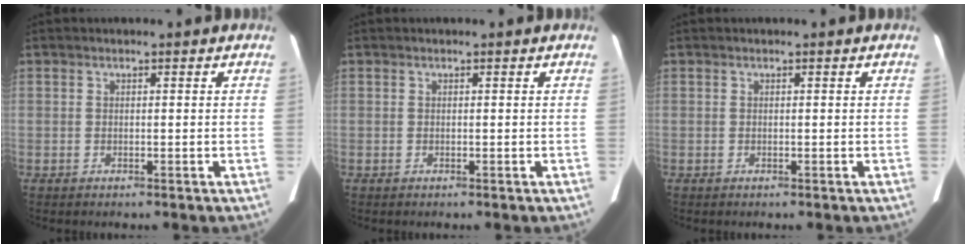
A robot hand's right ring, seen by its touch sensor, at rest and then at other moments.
{"total": 0.0}
{"total": 0.0}